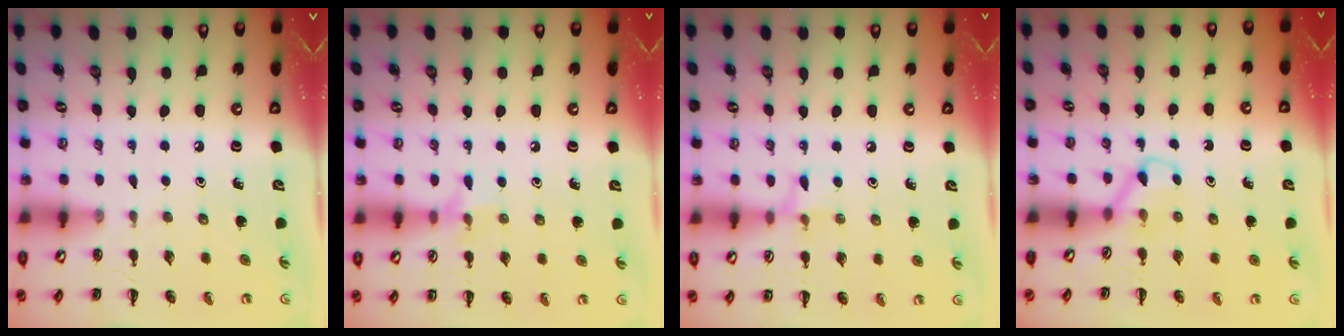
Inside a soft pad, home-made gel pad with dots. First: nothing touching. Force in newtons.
{"total": 6.3, "press": 6.1, "slide": 1.5}
{"total": 6.4, "press": 6.1, "slide": 1.9}
{"total": 3.0, "press": 2.8, "slide": 0.9}